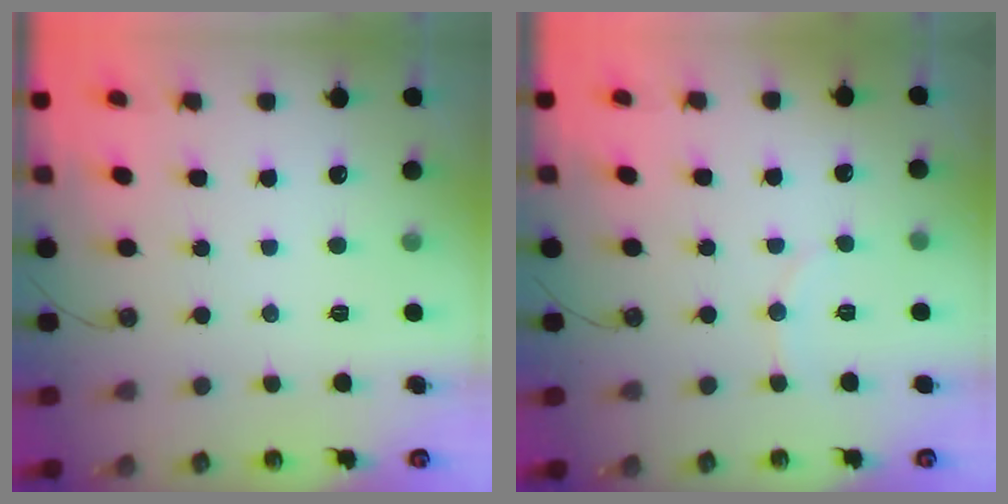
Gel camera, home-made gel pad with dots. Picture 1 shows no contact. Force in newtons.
{"total": 4.7, "press": 4.6, "slide": 0.7}